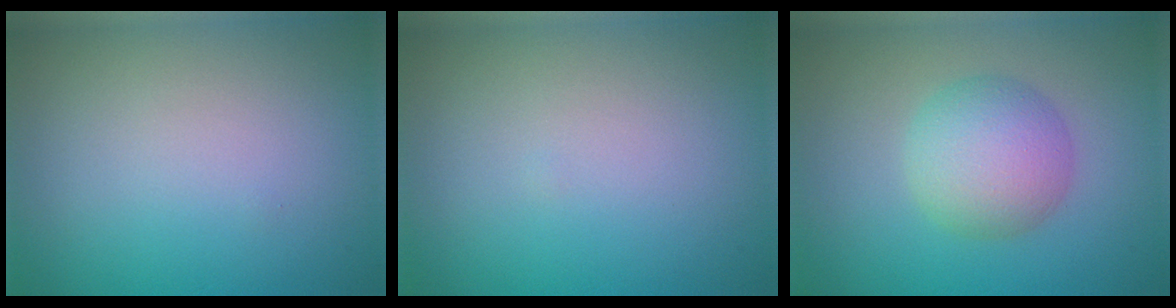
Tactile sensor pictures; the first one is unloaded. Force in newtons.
{"total": 0.0}
{"total": 4.7, "press": 4.7, "slide": 0.1}